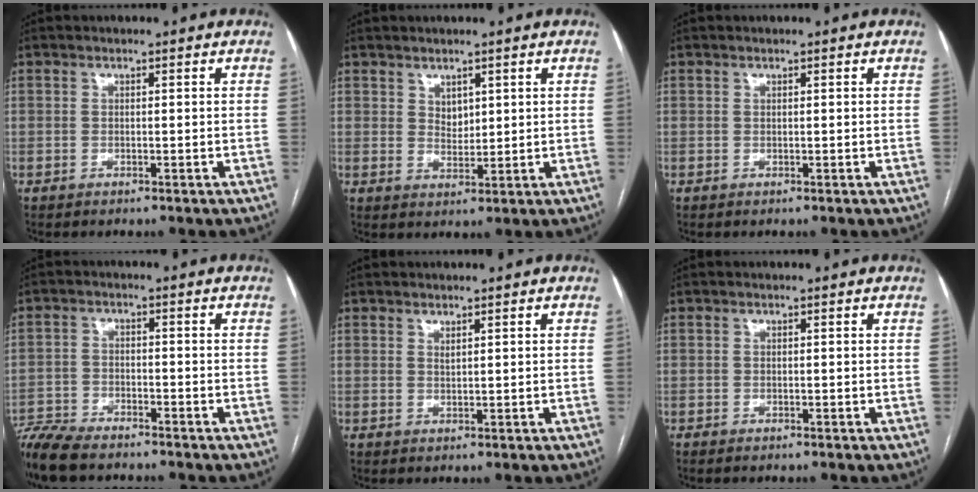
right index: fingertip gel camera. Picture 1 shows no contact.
{"total": 2.6, "force": [1.4, 1.7, 1.4], "torque": [-0.025, -0.002, 0.033]}
{"total": 0.0}
{"total": 9.1, "force": [-8.1, 1.9, 3.7], "torque": [-0.069, -0.015, -0.141]}
{"total": 0.8, "force": [0.6, 0.1, 0.4], "torque": [-0.010, -0.003, 0.013]}
{"total": 0.6, "force": [-0.5, 0.1, 0.2], "torque": [-0.007, -0.002, -0.009]}